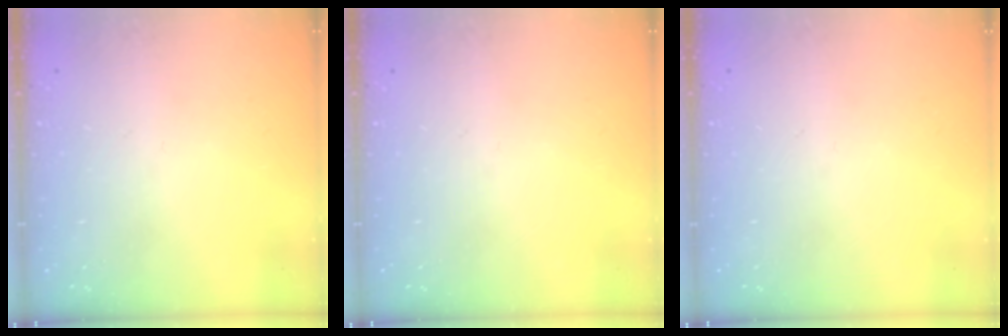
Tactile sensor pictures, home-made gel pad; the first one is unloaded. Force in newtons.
{"total": 0.0}
{"total": 0.0}